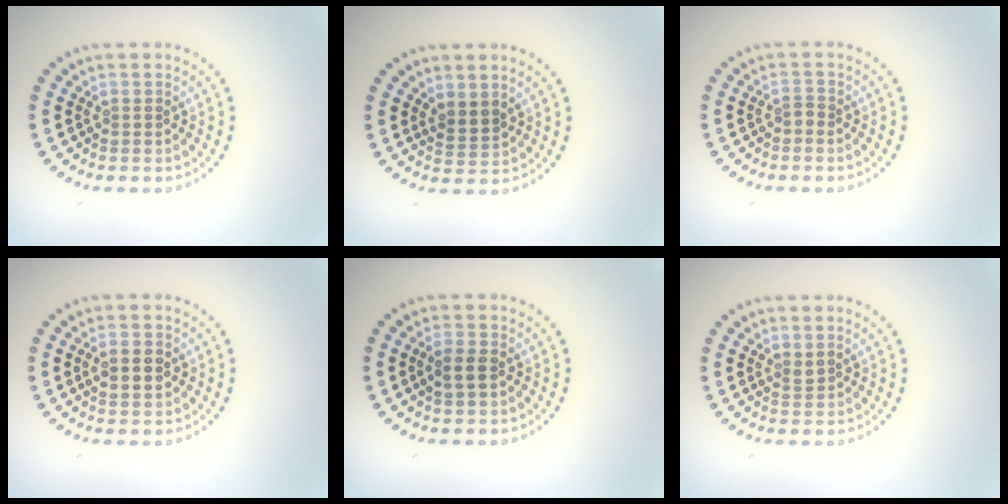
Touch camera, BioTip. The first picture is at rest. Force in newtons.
{"total": 1.7, "press": 1.3, "slide": 1.1}
{"total": 0.8, "press": 0.5, "slide": 0.7}
{"total": 2.3, "press": 2.3, "slide": 0.2}
{"total": 1.9, "press": 1.9, "slide": 0.2}
{"total": 0.6, "press": 0.5, "slide": 0.4}